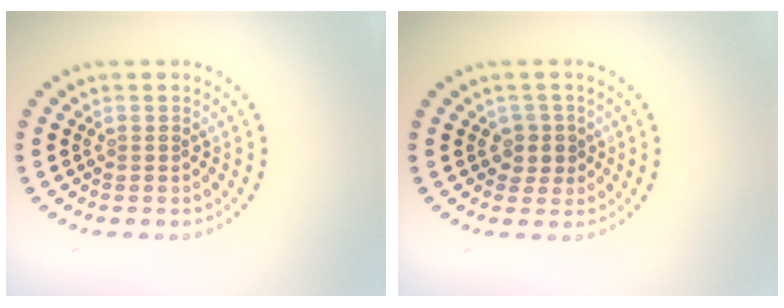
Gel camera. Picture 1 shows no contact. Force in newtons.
{"total": 1.7, "press": 1.4, "slide": 1.0}